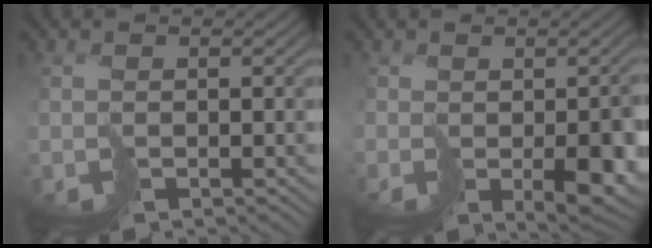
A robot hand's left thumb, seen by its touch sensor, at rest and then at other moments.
{"total": 4.3, "force": [-1.2, 2.3, 3.5], "torque": [-0.043, -0.015, 0.000]}